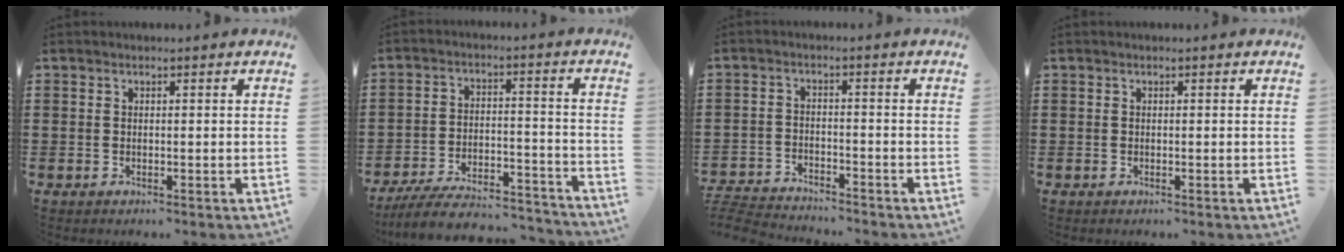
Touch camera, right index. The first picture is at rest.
{"total": 7.9, "force": [-7.3, 1.0, 2.7], "torque": [-0.054, 0.008, -0.143]}
{"total": 4.2, "force": [-4.1, 0.2, 0.0], "torque": [-0.019, -0.006, -0.092]}
{"total": 0.0}